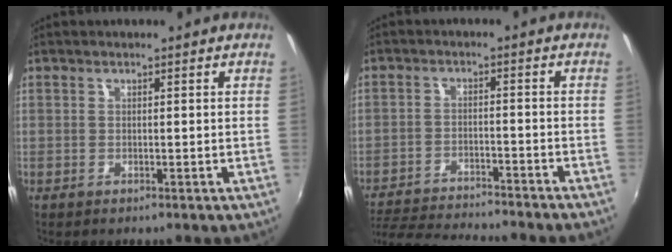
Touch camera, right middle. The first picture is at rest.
{"total": 14.8, "force": [-13.3, 1.0, 6.4], "torque": [-0.139, -0.016, -0.206]}